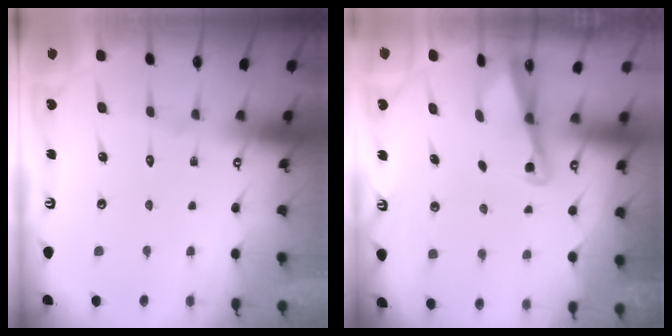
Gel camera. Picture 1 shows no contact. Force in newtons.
{"total": 2.2, "press": 2.2, "slide": 0.3}